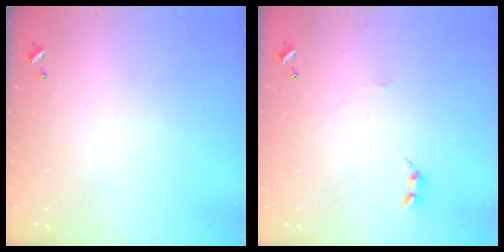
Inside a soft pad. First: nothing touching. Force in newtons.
{"total": 0.9, "press": 0.8, "slide": 0.4}